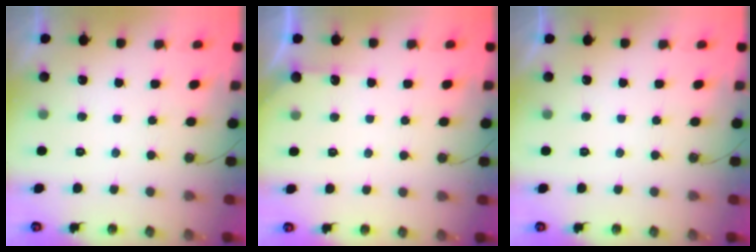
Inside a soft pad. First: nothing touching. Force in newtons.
{"total": 3.4, "press": 3.4, "slide": 0.4}
{"total": 0.0}